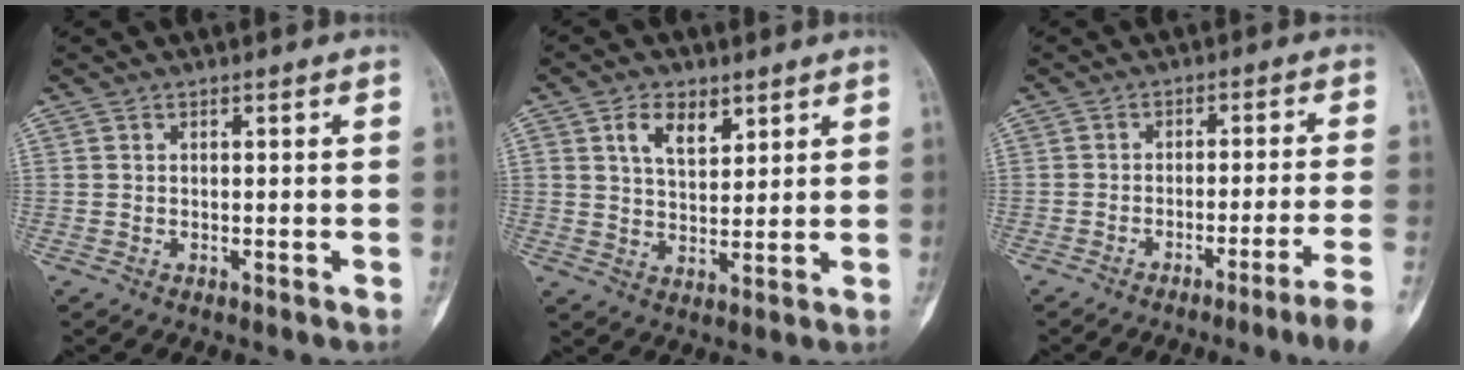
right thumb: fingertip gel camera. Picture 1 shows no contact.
{"total": 6.6, "force": [3.4, 3.8, 4.2], "torque": [-0.056, -0.020, 0.062]}
{"total": 9.2, "force": [-6.2, -1.8, 6.5], "torque": [-0.097, 0.035, -0.085]}